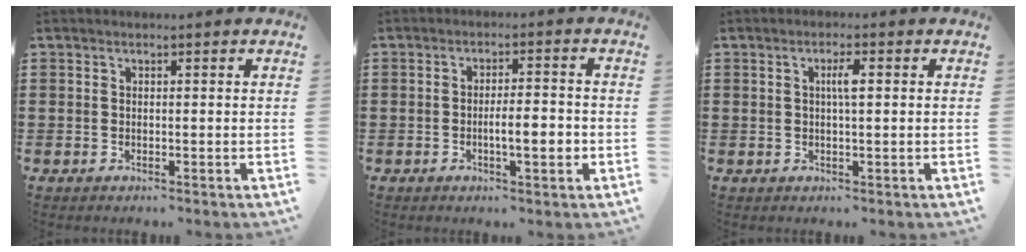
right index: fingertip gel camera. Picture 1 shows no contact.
{"total": 5.0, "force": [-1.1, 1.3, 4.7], "torque": [-0.072, 0.001, -0.021]}
{"total": 2.4, "force": [0.5, 0.4, 2.3], "torque": [-0.046, 0.002, 0.005]}